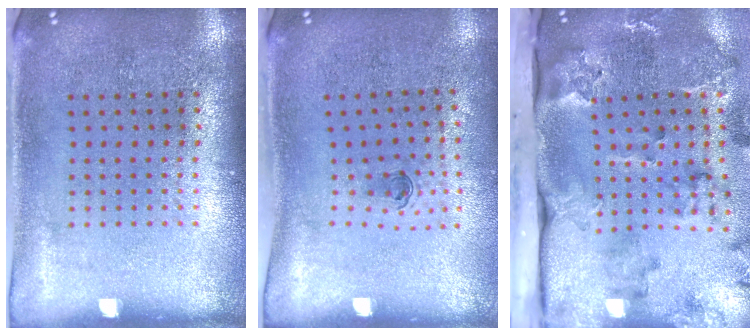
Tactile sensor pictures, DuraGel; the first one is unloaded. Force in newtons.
{"total": 0.6, "press": 0.3, "slide": 0.5}
{"total": 3.8, "press": 2.7, "slide": 2.7}